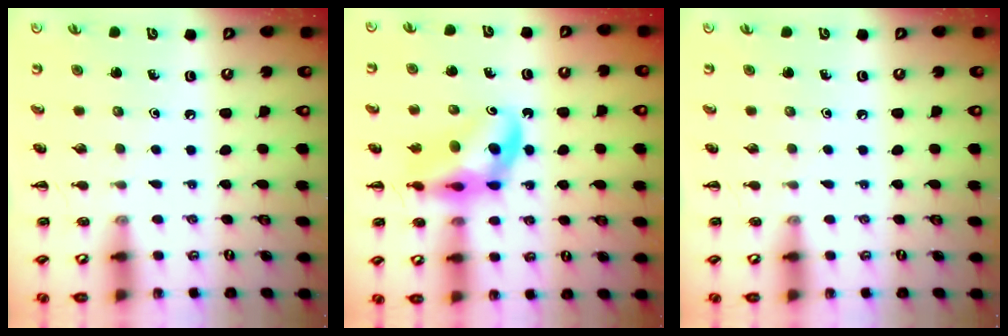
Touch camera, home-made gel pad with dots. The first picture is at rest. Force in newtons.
{"total": 12.1, "press": 11.6, "slide": 3.4}
{"total": 0.0}